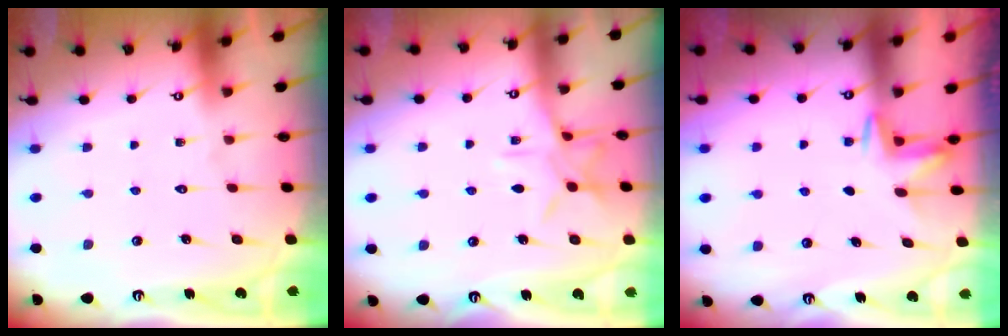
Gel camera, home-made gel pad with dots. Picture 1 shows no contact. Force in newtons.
{"total": 8.1, "press": 8.1, "slide": 0.2}
{"total": 2.7, "press": 2.7, "slide": 0.4}